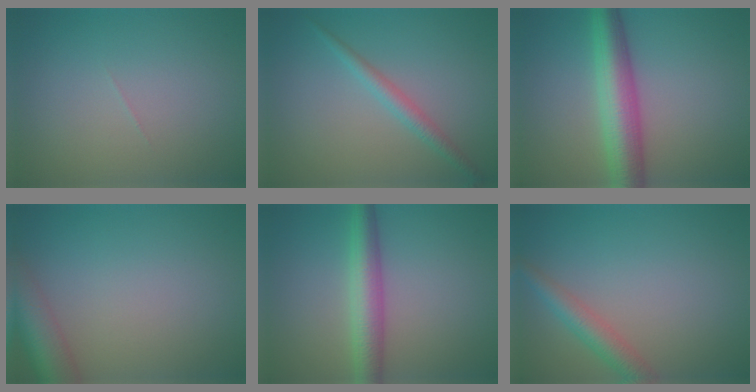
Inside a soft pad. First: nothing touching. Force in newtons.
{"total": 2.0, "press": 2.0, "slide": 0.0}
{"total": 6.4, "press": 6.4, "slide": 0.3}
{"total": 6.4, "press": 6.4, "slide": 0.4}
{"total": 4.3, "press": 4.3, "slide": 0.0}
{"total": 3.1, "press": 3.1, "slide": 0.2}